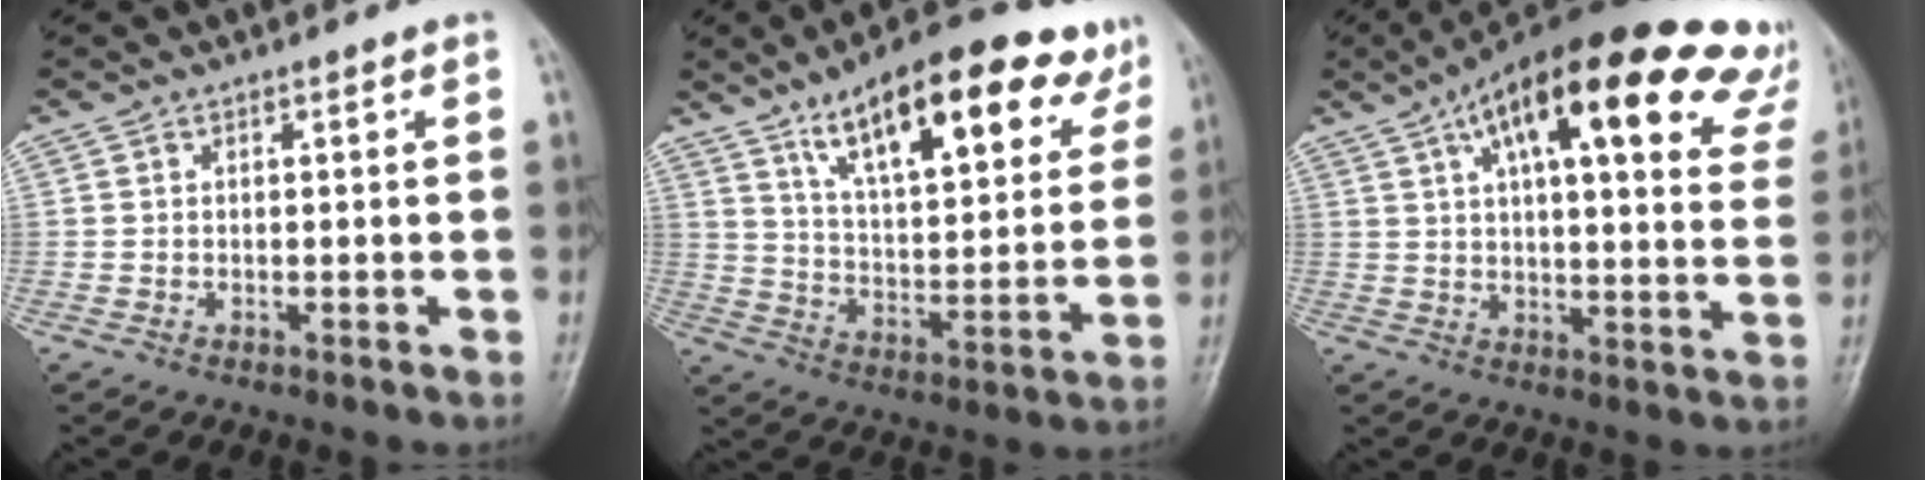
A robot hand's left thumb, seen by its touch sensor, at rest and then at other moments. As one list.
[{"total": 23.3, "force": [13.9, 8.4, 16.8], "torque": [-0.208, -0.038, 0.216]}, {"total": 30.3, "force": [16.9, 10.4, 22.9], "torque": [-0.288, 0.006, 0.223]}]